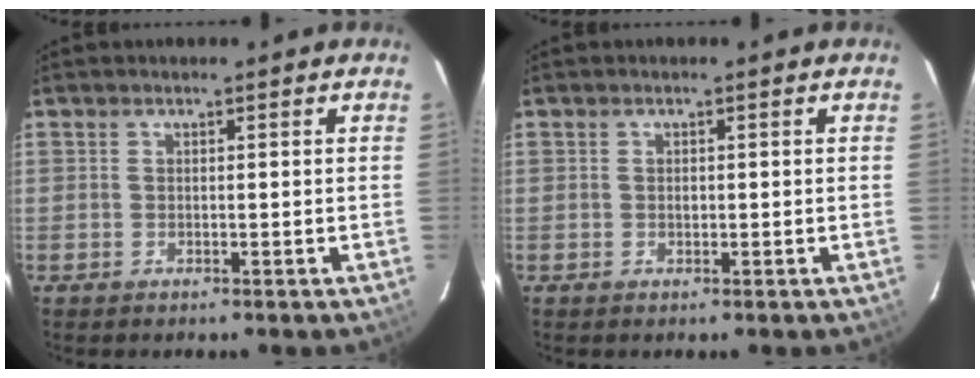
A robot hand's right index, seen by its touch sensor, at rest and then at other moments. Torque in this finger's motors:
{"motor_torque": [0.18, -0.03, 0.08, 0.02]}